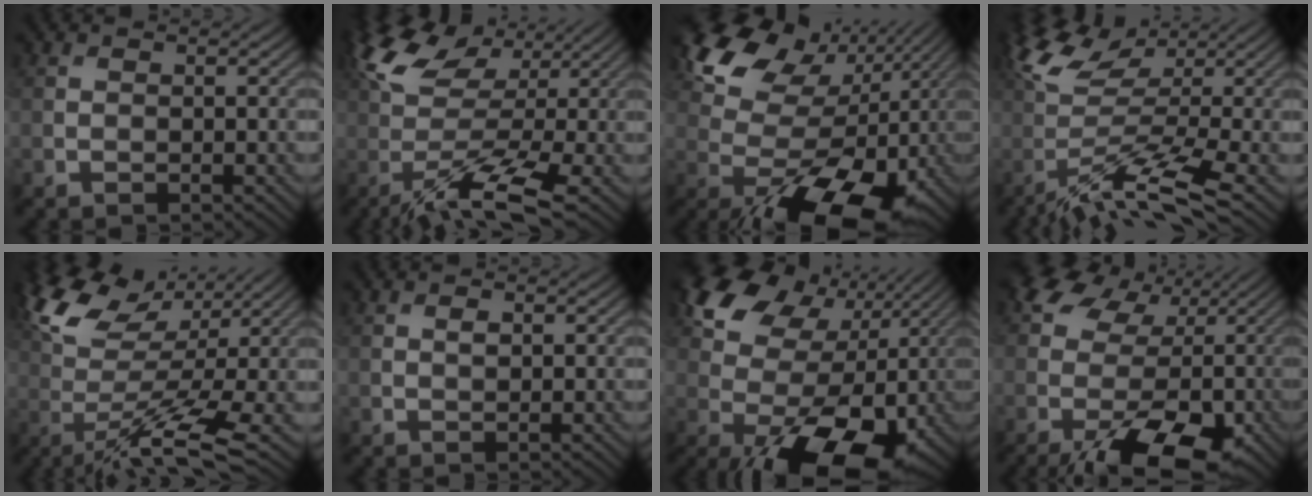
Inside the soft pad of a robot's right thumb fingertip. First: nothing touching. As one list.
[{"total": 12.7, "force": [1.1, 5.5, 11.4], "torque": [-0.232, 0.003, 0.022]}, {"total": 17.8, "force": [1.7, 11.3, 13.6], "torque": [-0.196, 0.007, 0.062]}, {"total": 11.6, "force": [-2.2, 4.1, 10.6], "torque": [-0.216, 0.010, -0.031]}, {"total": 11.9, "force": [3.9, 4.3, 10.4], "torque": [-0.208, -0.002, 0.074]}, {"total": 0.6, "force": [0.1, 0.5, 0.4], "torque": [-0.006, -0.003, 0.004]}, {"total": 18.6, "force": [0.8, 12.1, 14.0], "torque": [-0.209, 0.000, 0.043]}, {"total": 15.3, "force": [-3.4, 9.6, 11.5], "torque": [-0.194, -0.022, -0.030]}]